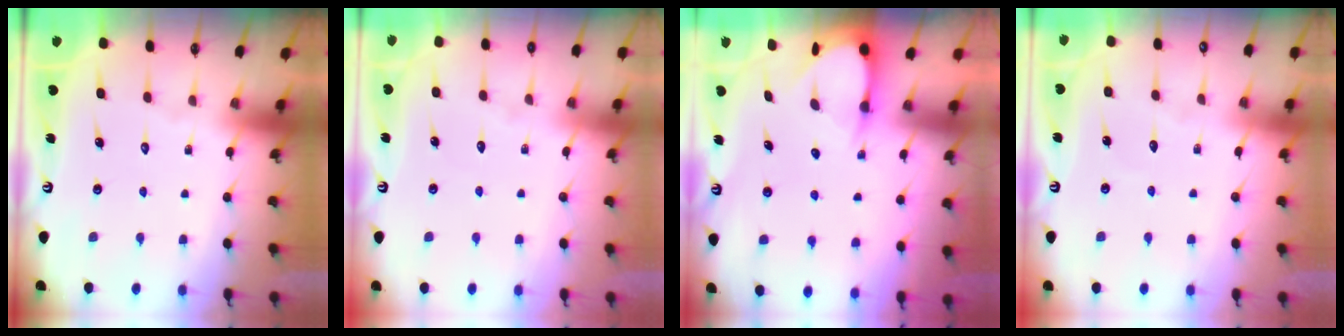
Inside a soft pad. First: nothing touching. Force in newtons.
{"total": 2.8, "press": 2.8, "slide": 0.4}
{"total": 3.5, "press": 3.4, "slide": 0.3}
{"total": 2.3, "press": 2.2, "slide": 0.3}